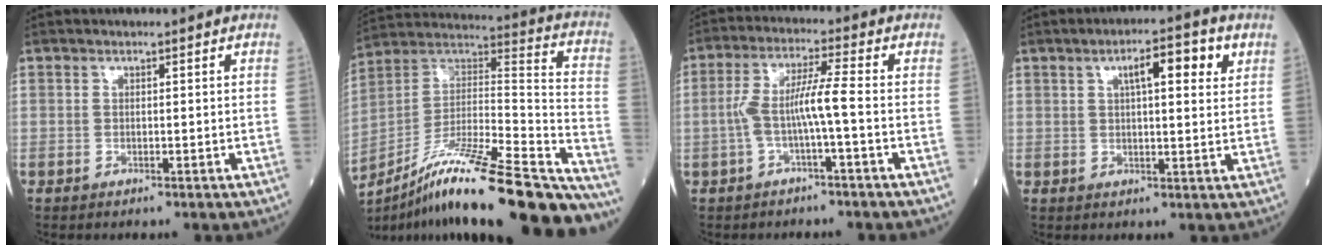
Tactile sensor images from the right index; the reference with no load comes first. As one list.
[{"total": 32.4, "force": [-24.5, 4.2, 20.8], "torque": [-0.270, -0.013, -0.384]}, {"total": 6.5, "force": [-1.4, -0.1, 6.4], "torque": [-0.130, 0.021, -0.026]}, {"total": 7.2, "force": [3.1, 1.5, 6.3], "torque": [-0.095, 0.011, 0.041]}]